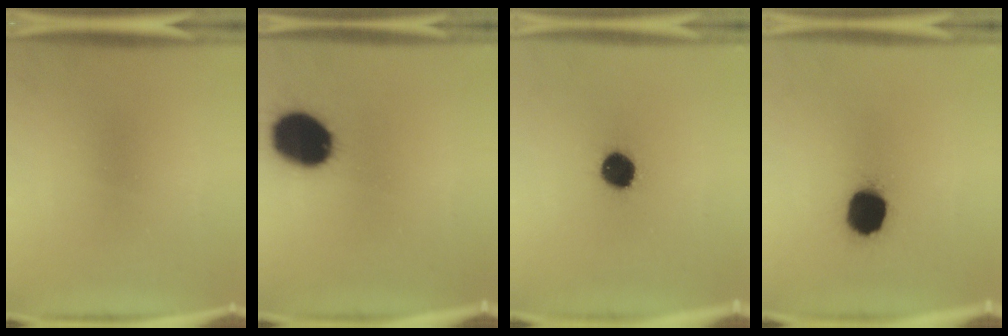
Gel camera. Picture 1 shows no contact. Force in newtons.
{"total": 18.2}
{"total": 9.2}
{"total": 13.3}